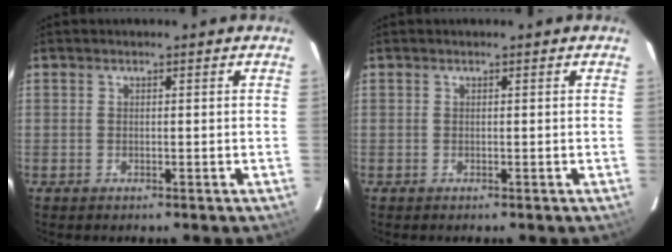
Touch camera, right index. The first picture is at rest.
{"total": 0.0}